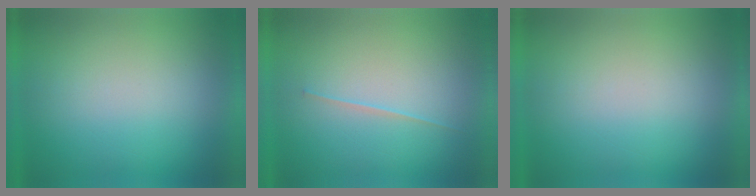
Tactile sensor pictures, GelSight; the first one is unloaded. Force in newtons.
{"total": 1.3}
{"total": 1.1}